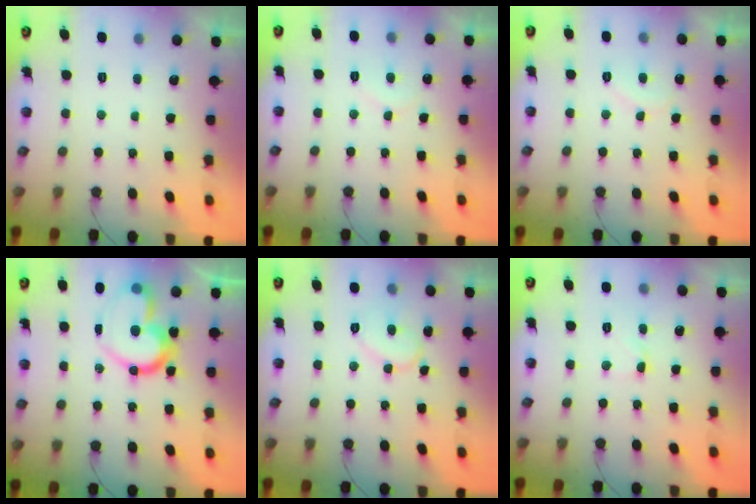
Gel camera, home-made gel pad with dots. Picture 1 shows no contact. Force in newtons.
{"total": 5.6, "press": 5.6, "slide": 0.5}
{"total": 7.1, "press": 7.0, "slide": 0.5}
{"total": 18.1, "press": 18.1, "slide": 1.3}
{"total": 9.3, "press": 9.3, "slide": 0.3}
{"total": 3.7, "press": 3.7, "slide": 0.3}